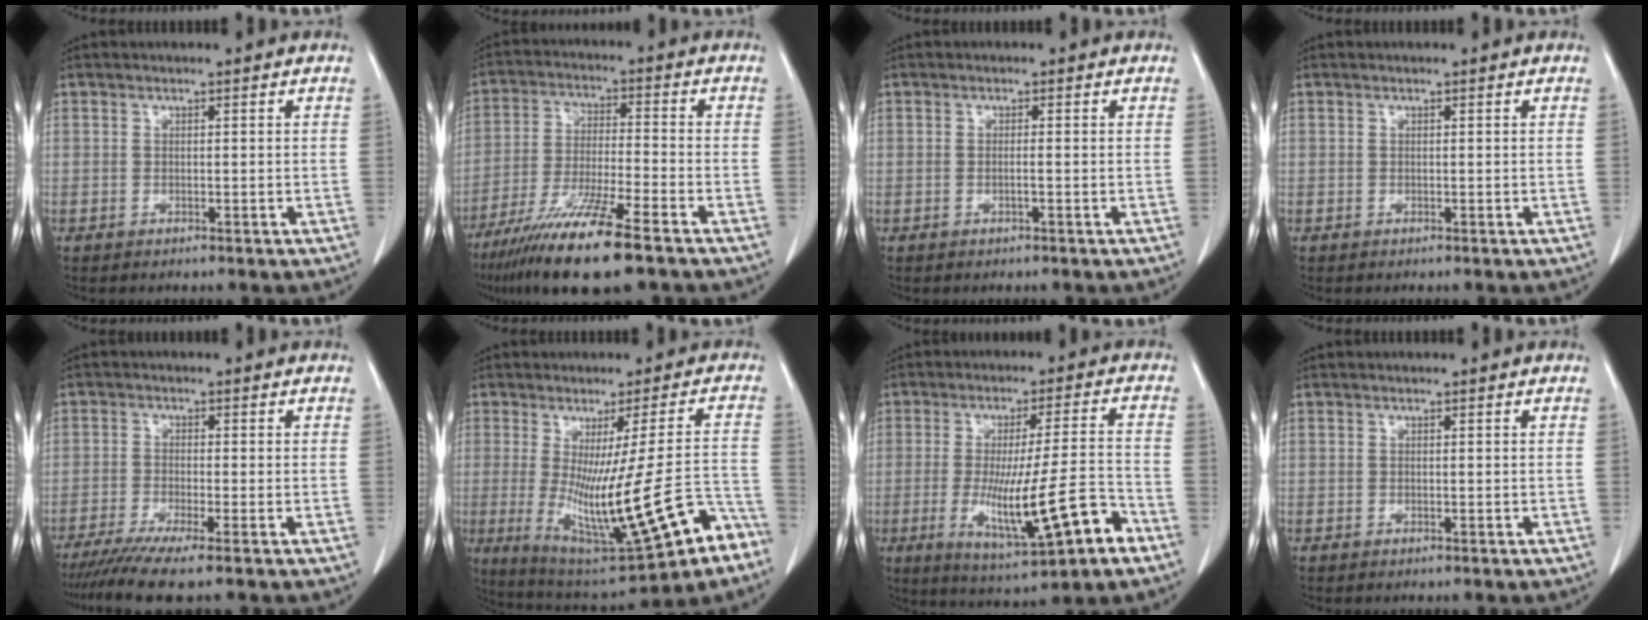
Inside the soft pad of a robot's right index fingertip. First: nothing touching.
{"total": 13.7, "force": [-9.4, 0.5, 10.0], "torque": [-0.199, -0.040, -0.168]}
{"total": 0.8, "force": [-0.3, -0.1, 0.8], "torque": [-0.014, 0.000, -0.004]}
{"total": 0.0}
{"total": 6.5, "force": [-5.0, -0.8, 4.0], "torque": [-0.065, -0.017, -0.086]}
{"total": 21.3, "force": [-8.7, 3.5, 19.1], "torque": [-0.278, -0.018, -0.112]}
{"total": 15.0, "force": [-5.4, 1.1, 13.9], "torque": [-0.240, -0.018, -0.074]}
{"total": 0.0}